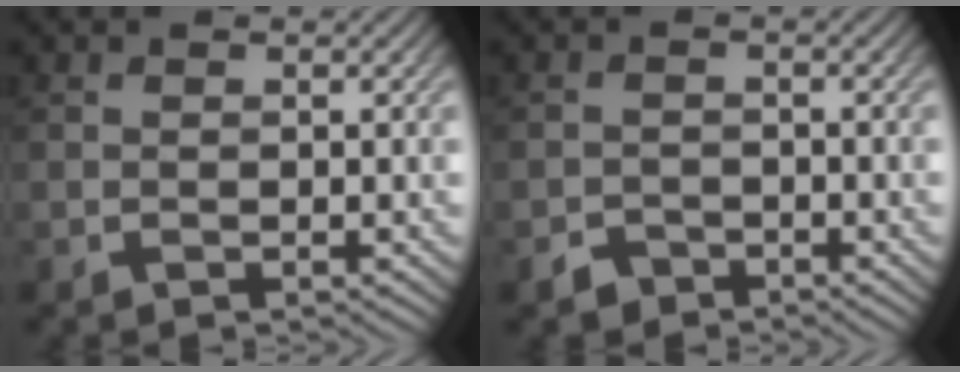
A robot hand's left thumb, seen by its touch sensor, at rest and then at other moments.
{"total": 2.0, "force": [-1.7, 1.0, 0.5], "torque": [-0.004, 0.005, -0.037]}